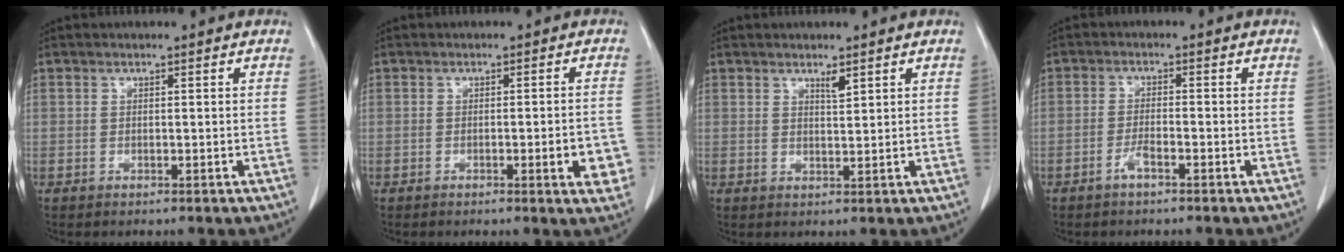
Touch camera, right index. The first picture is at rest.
{"total": 2.2, "force": [-0.8, 0.4, 2.0], "torque": [-0.020, -0.002, -0.011]}
{"total": 1.6, "force": [1.2, 0.2, 1.1], "torque": [-0.022, -0.005, 0.022]}
{"total": 2.3, "force": [-1.5, 0.2, 1.7], "torque": [-0.036, 0.000, -0.031]}